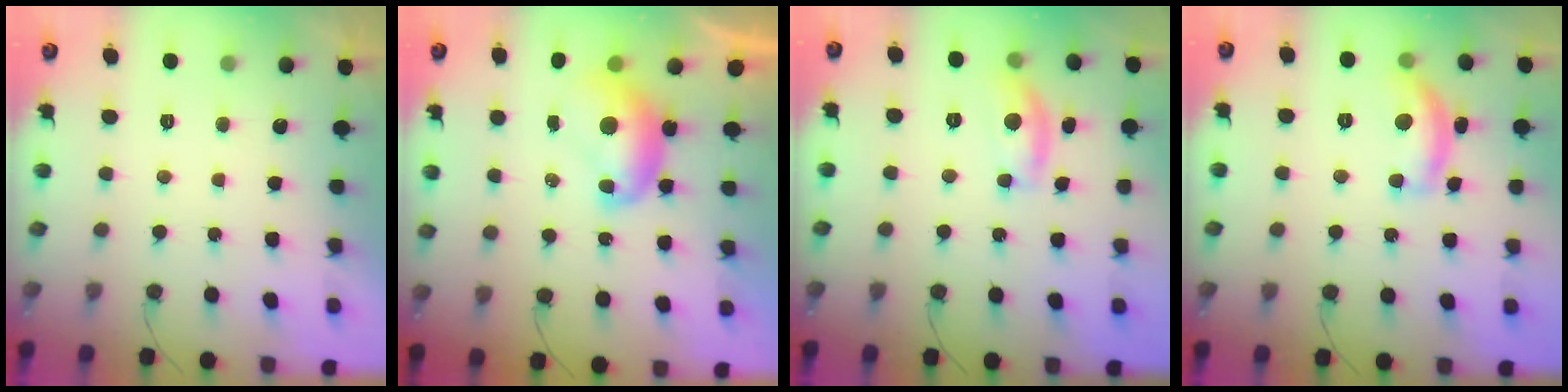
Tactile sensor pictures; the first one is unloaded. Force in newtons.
{"total": 8.3, "press": 8.3, "slide": 0.4}
{"total": 10.1, "press": 10.1, "slide": 0.6}
{"total": 12.7, "press": 12.6, "slide": 0.8}